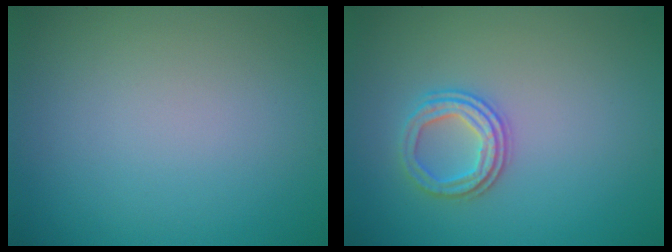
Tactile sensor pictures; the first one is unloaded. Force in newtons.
{"total": 2.5, "press": 2.4, "slide": 0.9}